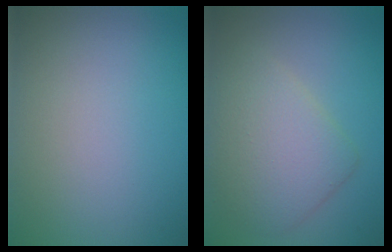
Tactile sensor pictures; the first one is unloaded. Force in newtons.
{"total": 4.9, "press": 4.9, "slide": 0.1}